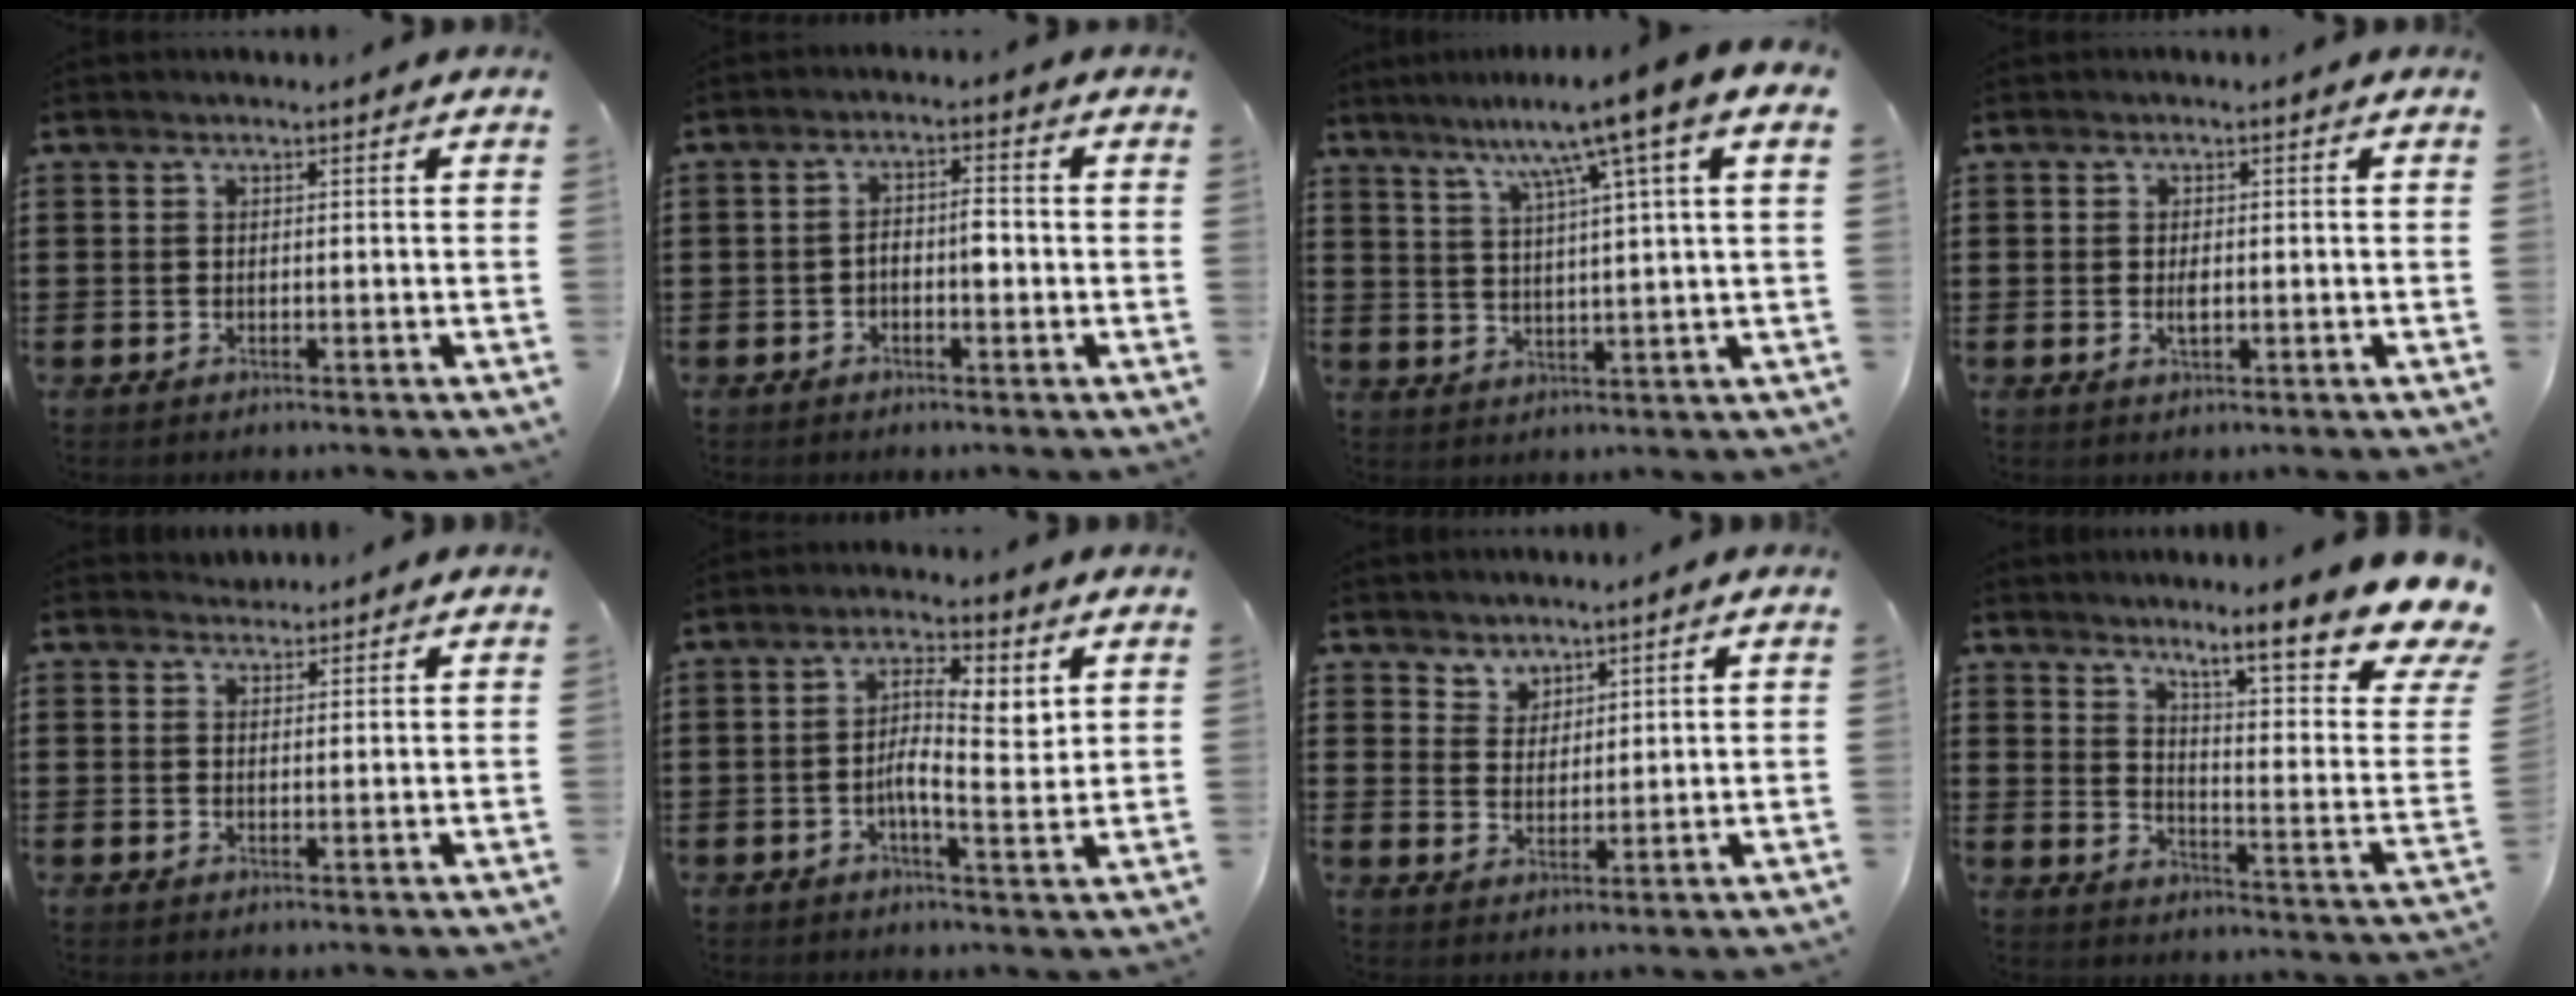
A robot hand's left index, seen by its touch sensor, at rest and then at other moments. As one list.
[{"total": 2.6, "force": [-0.7, 1.0, 2.4], "torque": [-0.045, 0.007, -0.016]}, {"total": 8.4, "force": [5.2, -1.0, 6.6], "torque": [-0.136, -0.021, 0.076]}, {"total": 2.1, "force": [-0.2, 0.9, 1.9], "torque": [-0.037, -0.001, -0.004]}, {"total": 1.4, "force": [1.3, 0.4, -0.2], "torque": [0.000, 0.004, 0.027]}, {"total": 6.5, "force": [0.8, 2.0, 6.1], "torque": [-0.109, 0.004, 0.010]}, {"total": 3.3, "force": [2.7, 1.8, -0.4], "torque": [-0.004, 0.000, 0.052]}, {"total": 12.9, "force": [9.3, 1.2, 8.8], "torque": [-0.148, -0.073, 0.147]}]